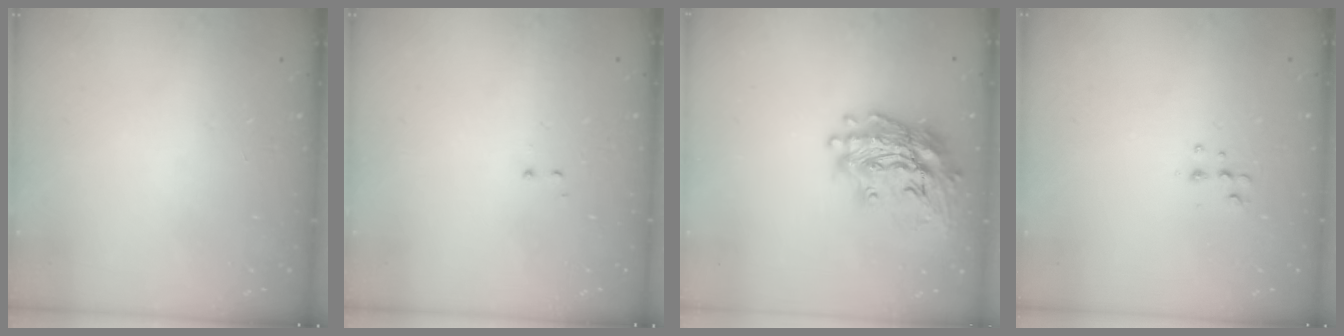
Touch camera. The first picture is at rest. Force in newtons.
{"total": 0.5, "press": 0.5, "slide": 0.3}
{"total": 19.7, "press": 19.5, "slide": 2.7}
{"total": 5.3, "press": 5.2, "slide": 0.8}